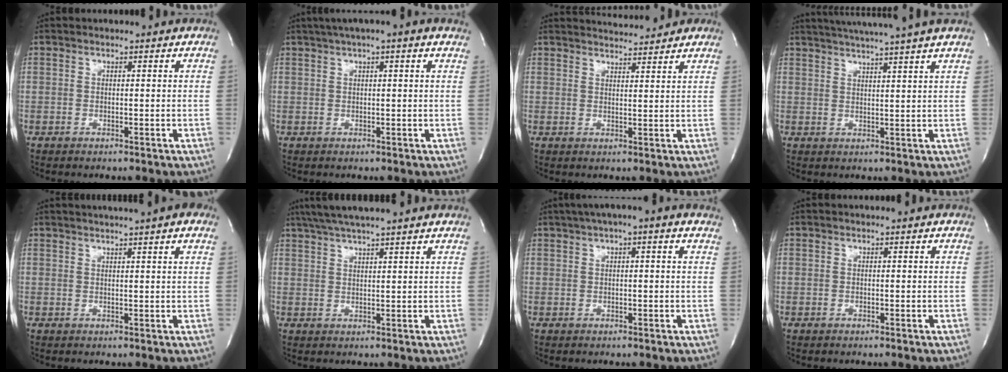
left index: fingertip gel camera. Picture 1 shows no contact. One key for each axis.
{"total": 5.9, "fx": 3.9, "fy": 0.1, "fz": 4.4, "tx": -0.070, "ty": 0.031, "tz": 0.057}
{"total": 6.1, "fx": 5.9, "fy": 0.2, "fz": 1.5, "tx": -0.030, "ty": 0.010, "tz": 0.079}
{"total": 11.5, "fx": 9.9, "fy": -1.6, "fz": 5.7, "tx": -0.096, "ty": 0.003, "tz": 0.128}
{"total": 8.4, "fx": 6.6, "fy": 0.3, "fz": 5.2, "tx": -0.085, "ty": 0.028, "tz": 0.076}
{"total": 9.0, "fx": 7.6, "fy": -0.7, "fz": 4.8, "tx": -0.085, "ty": 0.029, "tz": 0.112}
{"total": 6.1, "fx": 3.7, "fy": 0.6, "fz": 4.9, "tx": -0.078, "ty": 0.036, "tz": 0.052}
{"total": 0.0}